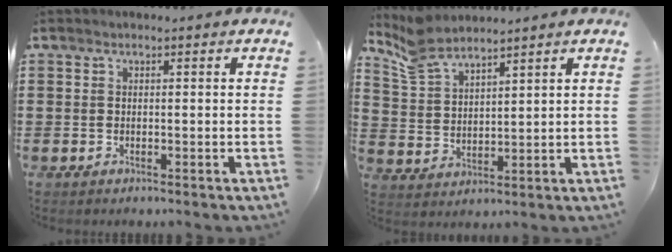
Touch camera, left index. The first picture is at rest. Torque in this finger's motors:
{"motor_torque": [-0.01, -0.07, 0.18, 0.02]}